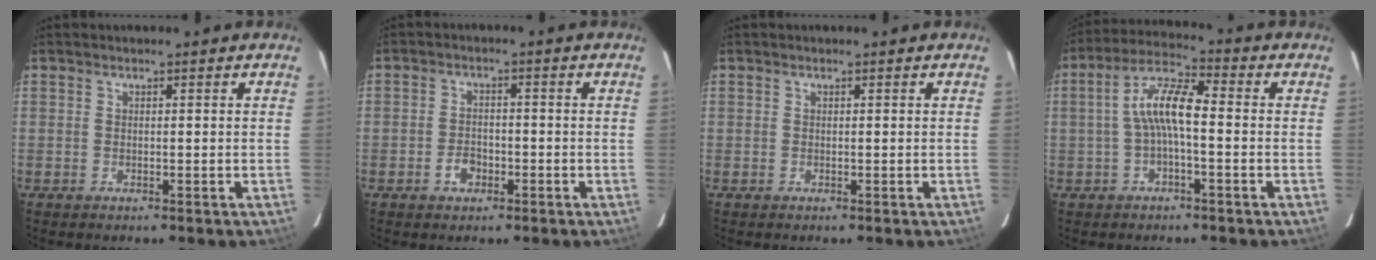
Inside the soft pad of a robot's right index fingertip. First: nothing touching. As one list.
[{"total": 3.5, "force": [-1.8, 2.4, 1.8], "torque": [-0.037, 0.006, -0.030]}, {"total": 0.0}, {"total": 7.7, "force": [-0.9, 1.9, 7.4], "torque": [-0.159, 0.021, -0.018]}]